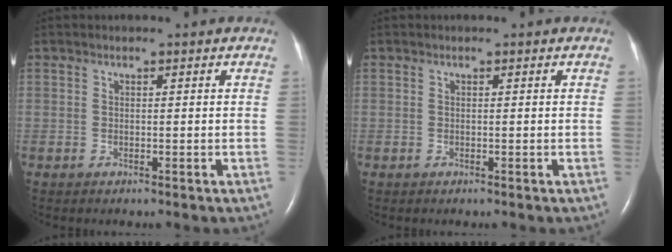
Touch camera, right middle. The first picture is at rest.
{"total": 0.0}